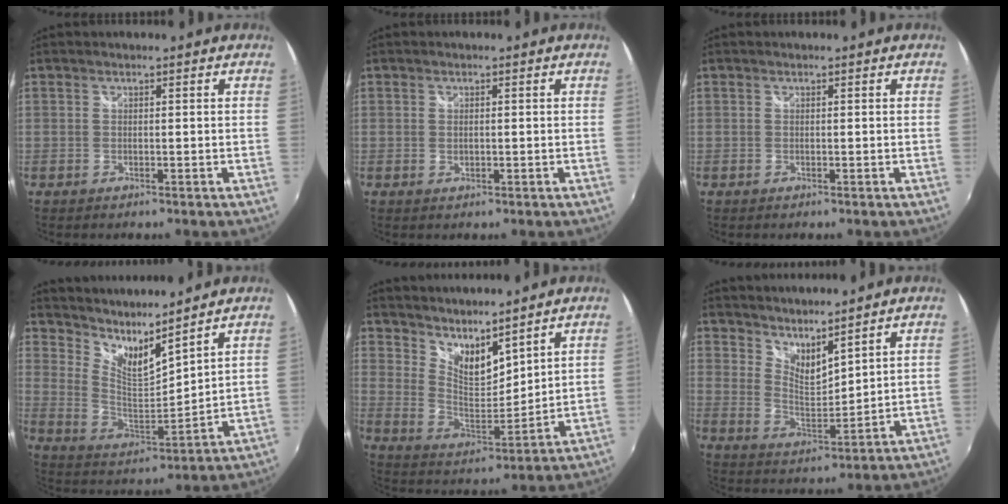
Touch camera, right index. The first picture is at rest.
{"total": 0.9, "force": [0.1, 0.7, 0.5], "torque": [-0.010, -0.003, 0.002]}
{"total": 0.0}
{"total": 10.7, "force": [9.3, 1.1, 5.2], "torque": [-0.092, -0.024, 0.171]}
{"total": 10.5, "force": [8.7, 3.2, 5.0], "torque": [-0.081, -0.009, 0.162]}
{"total": 8.2, "force": [7.1, 1.9, 3.6], "torque": [-0.056, -0.007, 0.130]}